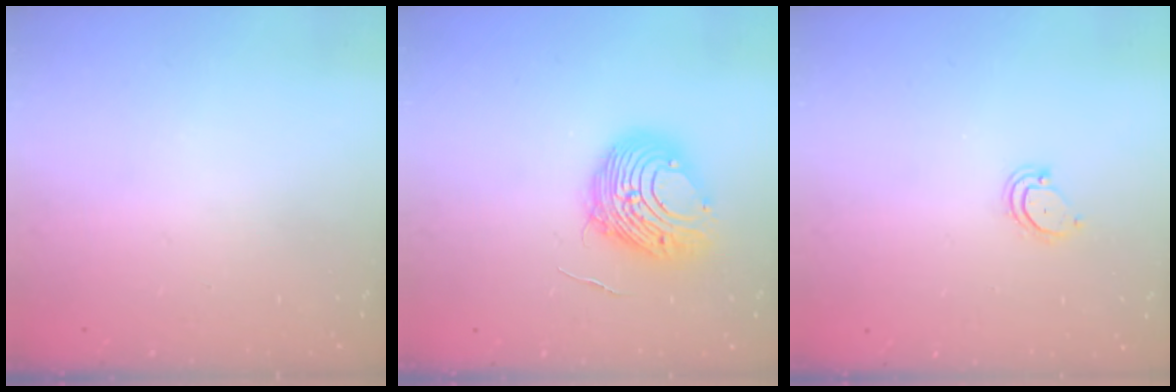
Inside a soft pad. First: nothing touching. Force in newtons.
{"total": 9.7, "press": 9.7, "slide": 0.8}
{"total": 3.5, "press": 3.5, "slide": 0.3}